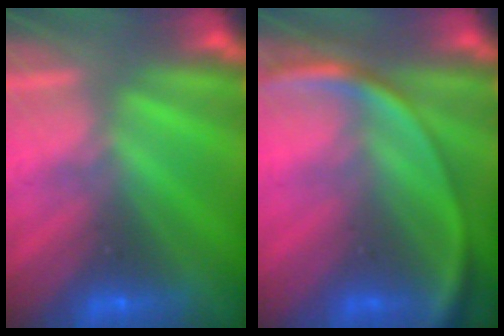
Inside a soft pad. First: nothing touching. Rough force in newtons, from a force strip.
{"total": 2.7}